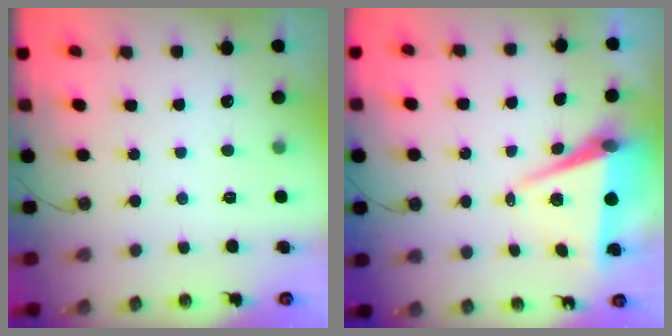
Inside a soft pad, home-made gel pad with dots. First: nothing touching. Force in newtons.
{"total": 7.6, "press": 6.3, "slide": 4.3}